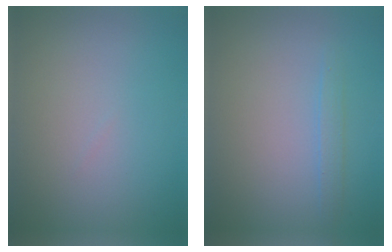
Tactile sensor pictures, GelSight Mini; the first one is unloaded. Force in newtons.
{"total": 1.1, "press": 1.1, "slide": 0.0}